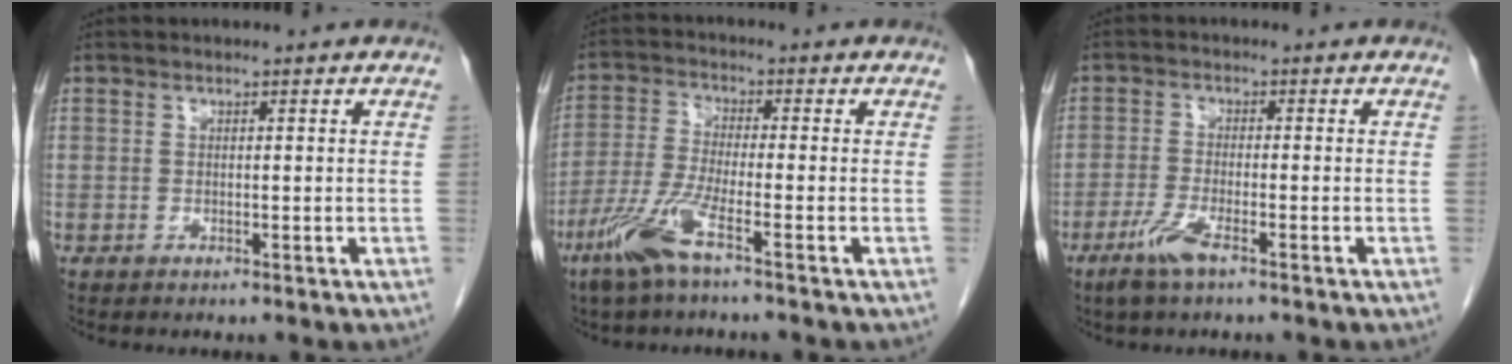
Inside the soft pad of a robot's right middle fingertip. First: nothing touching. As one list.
[{"total": 7.2, "force": [-4.2, 0.2, 5.8], "torque": [-0.133, -0.011, -0.089]}, {"total": 4.2, "force": [-2.7, 0.4, 3.2], "torque": [-0.075, -0.009, -0.055]}]